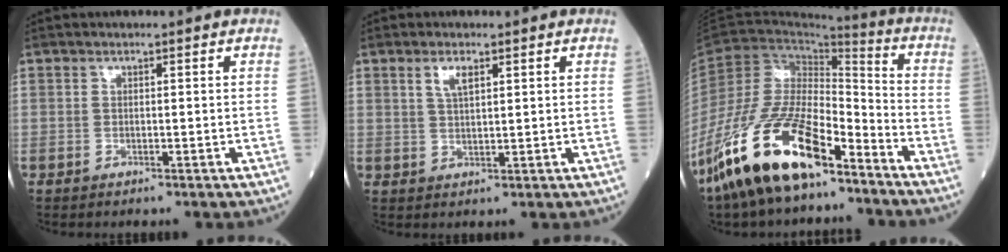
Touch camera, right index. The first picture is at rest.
{"total": 2.7, "force": [1.6, 0.8, 2.1], "torque": [-0.047, 0.004, 0.035]}
{"total": 18.1, "force": [-12.6, 5.7, 11.7], "torque": [-0.251, -0.007, -0.240]}